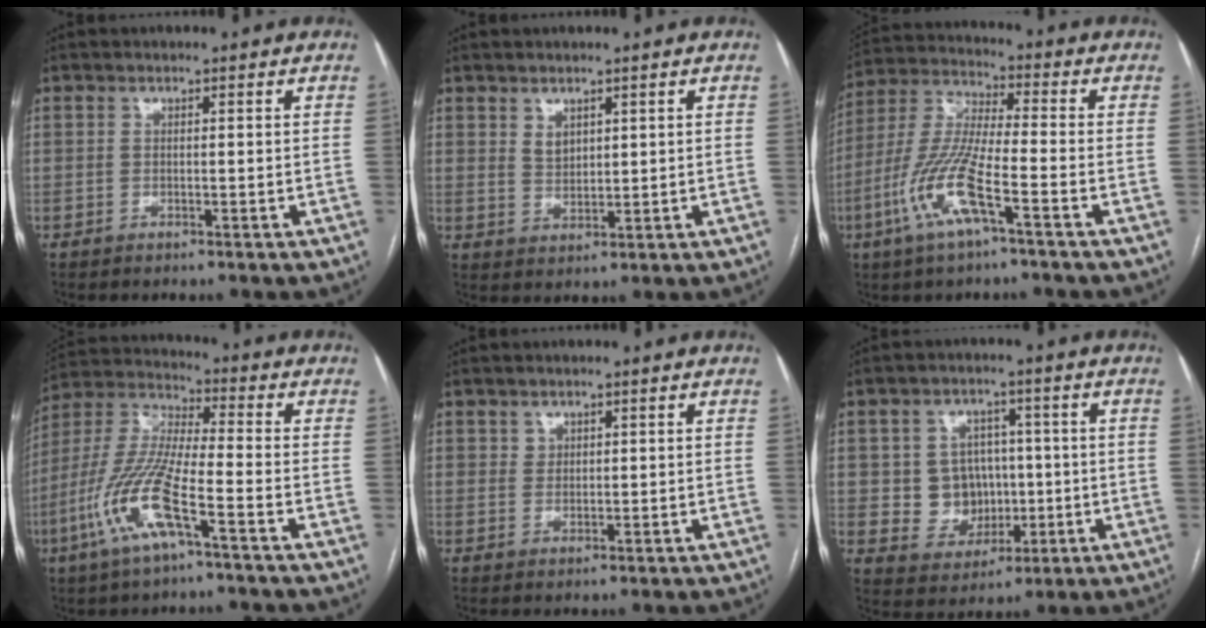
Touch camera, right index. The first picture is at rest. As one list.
[{"total": 2.6, "force": [1.5, 1.7, 1.3], "torque": [-0.024, -0.003, 0.037]}, {"total": 12.1, "force": [-5.2, 1.5, 10.8], "torque": [-0.236, -0.003, -0.105]}, {"total": 13.2, "force": [-5.7, 1.8, 11.8], "torque": [-0.259, -0.006, -0.115]}, {"total": 1.4, "force": [0.9, 1.1, 0.2], "torque": [0.006, 0.000, 0.012]}, {"total": 7.8, "force": [0.2, 7.2, 3.0], "torque": [-0.049, 0.022, 0.017]}]